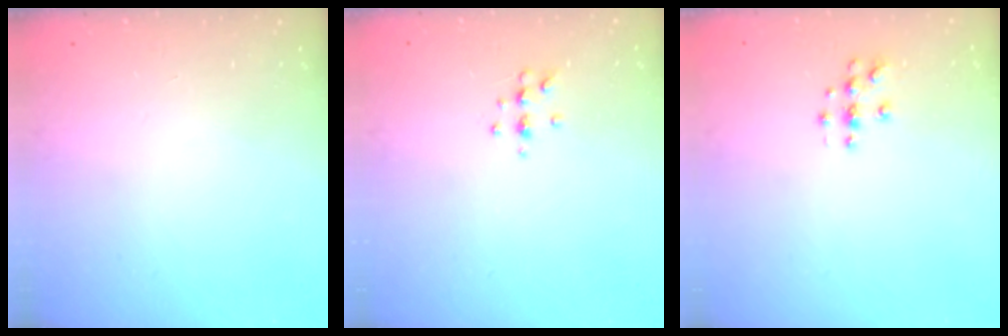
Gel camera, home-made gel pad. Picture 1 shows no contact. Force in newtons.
{"total": 5.6, "press": 5.4, "slide": 1.5}
{"total": 4.0, "press": 4.0, "slide": 0.5}